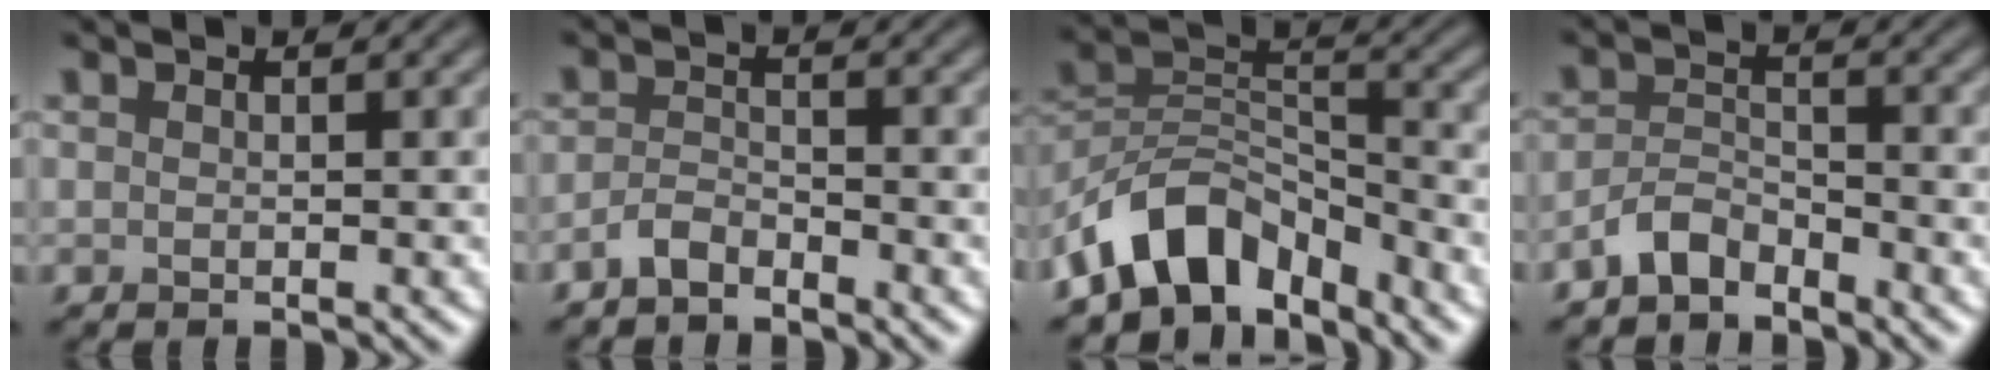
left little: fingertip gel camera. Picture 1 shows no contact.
{"total": 1.9, "force": [-1.6, 0.6, 0.8], "torque": [-0.018, 0.005, -0.036]}
{"total": 8.0, "force": [-5.9, 4.0, 3.6], "torque": [-0.045, 0.002, -0.121]}
{"total": 2.8, "force": [-2.4, 1.0, 1.1], "torque": [-0.020, 0.009, -0.054]}